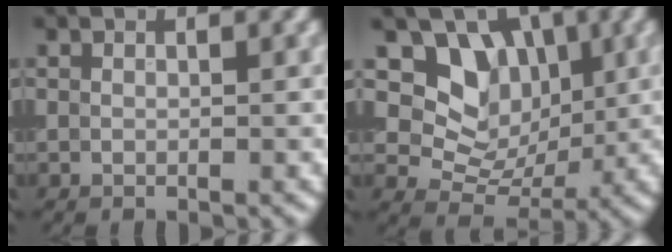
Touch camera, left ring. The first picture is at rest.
{"total": 6.3, "force": [2.2, 5.0, 3.1], "torque": [-0.045, -0.013, 0.026]}